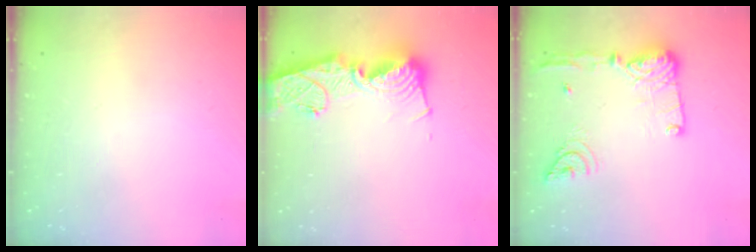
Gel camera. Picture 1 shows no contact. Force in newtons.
{"total": 16.1, "press": 16.0, "slide": 1.6}
{"total": 16.7, "press": 16.5, "slide": 2.8}